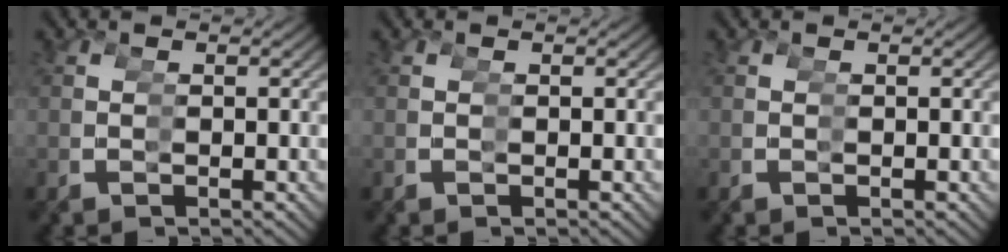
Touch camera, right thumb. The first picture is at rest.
{"total": 0.0}
{"total": 0.0}